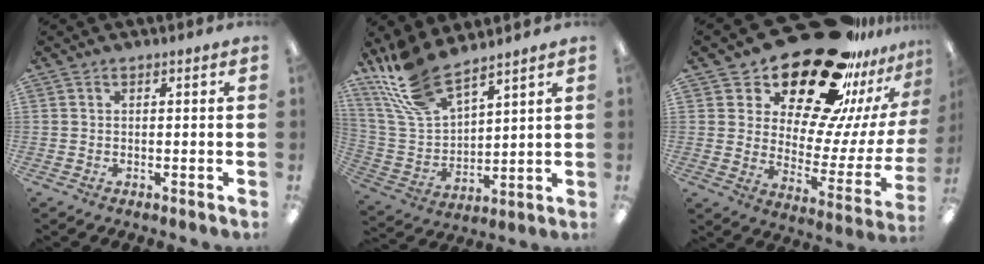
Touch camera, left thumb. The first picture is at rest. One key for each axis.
{"total": 15.4, "fx": 12.1, "fy": 5.4, "fz": 7.8, "tx": -0.187, "ty": -0.056, "tz": 0.224}
{"total": 26.7, "fx": 20.2, "fy": 10.9, "fz": 13.5, "tx": -0.194, "ty": -0.145, "tz": 0.351}